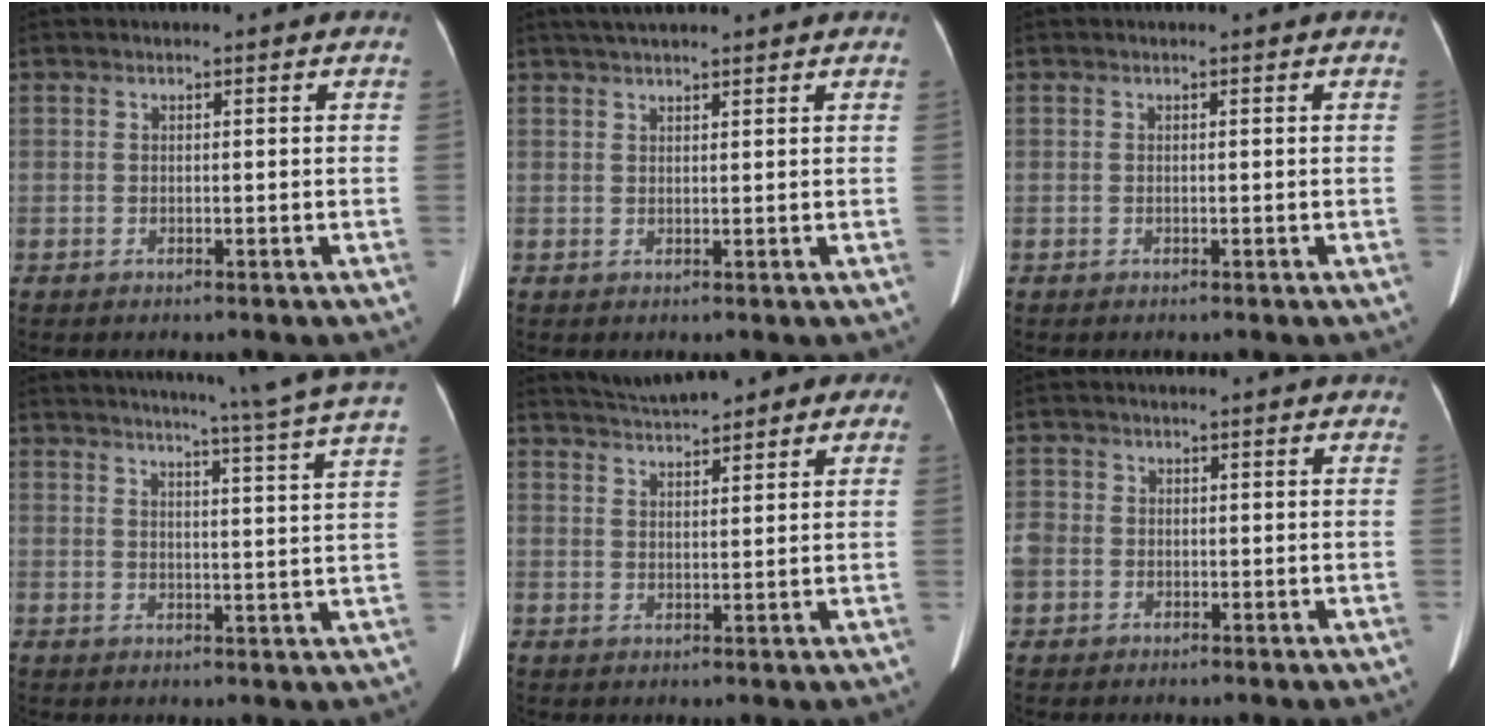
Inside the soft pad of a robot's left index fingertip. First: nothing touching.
{"total": 7.3, "force": [6.3, 1.0, 3.6], "torque": [-0.055, 0.037, 0.095]}
{"total": 0.0}
{"total": 16.6, "force": [14.4, -2.3, 7.9], "torque": [-0.124, -0.049, 0.163]}
{"total": 7.8, "force": [6.3, 2.5, 3.8], "torque": [-0.055, 0.032, 0.089]}
{"total": 6.3, "force": [-0.4, 5.8, 2.3], "torque": [-0.084, 0.020, -0.001]}